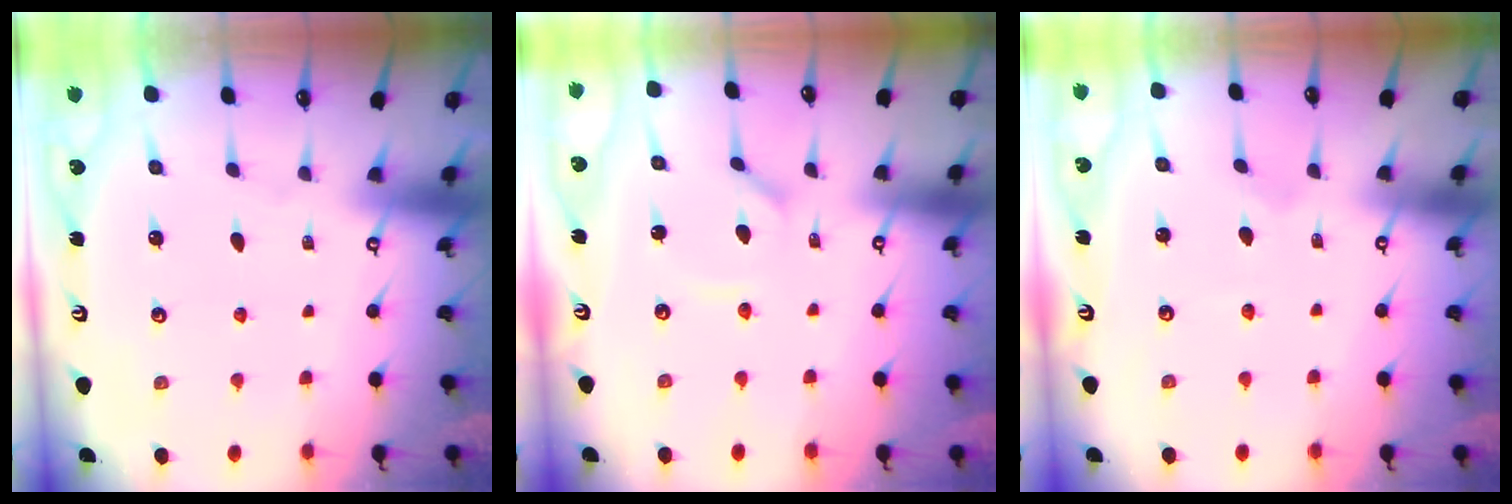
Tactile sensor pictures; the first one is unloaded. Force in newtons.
{"total": 1.2, "press": 1.2, "slide": 0.2}
{"total": 1.2, "press": 1.1, "slide": 0.1}